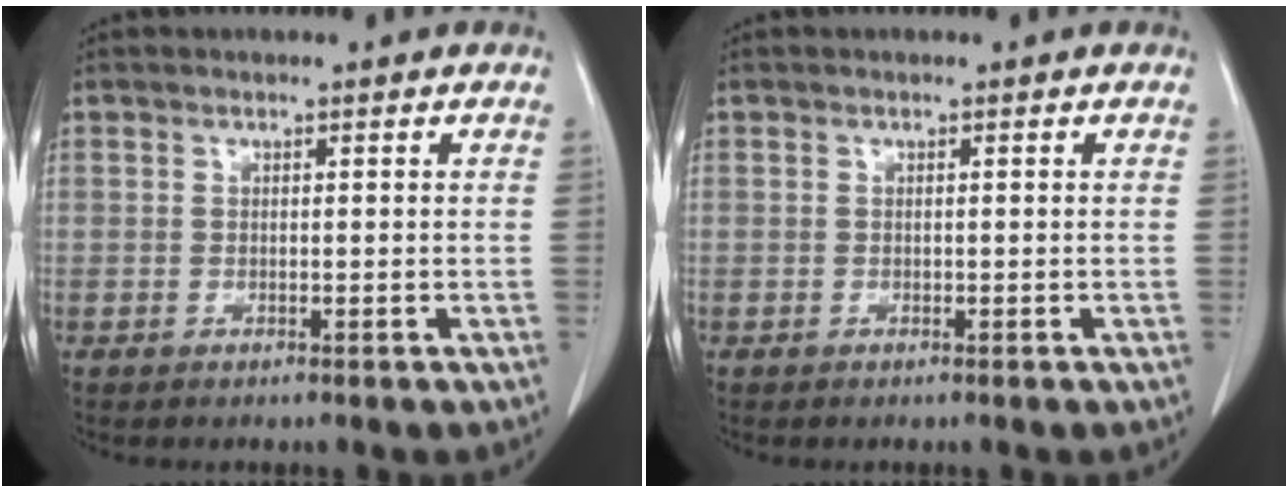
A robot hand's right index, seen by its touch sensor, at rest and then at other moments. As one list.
[{"total": 0.0}]